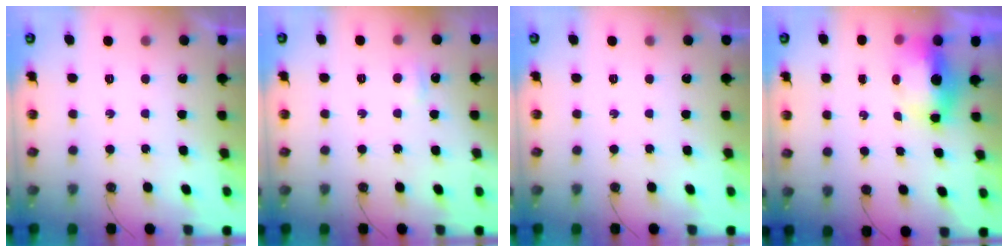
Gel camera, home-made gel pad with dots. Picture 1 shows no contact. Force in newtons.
{"total": 3.0, "press": 2.9, "slide": 0.6}
{"total": 0.0}
{"total": 7.0, "press": 6.8, "slide": 1.8}